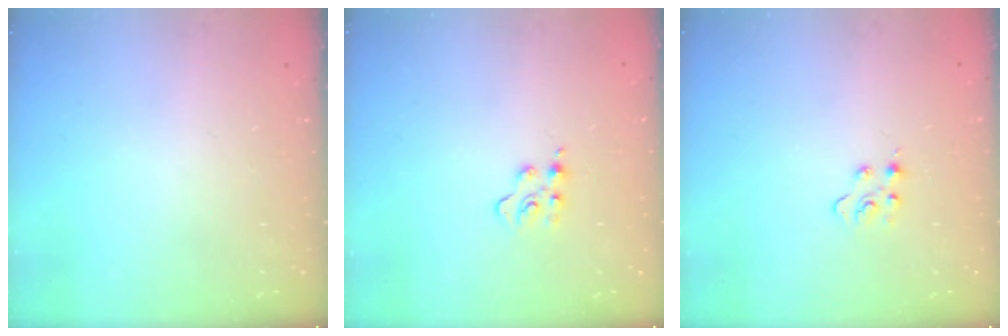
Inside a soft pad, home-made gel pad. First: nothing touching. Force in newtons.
{"total": 5.9, "press": 5.9, "slide": 0.5}
{"total": 3.7, "press": 3.7, "slide": 0.4}